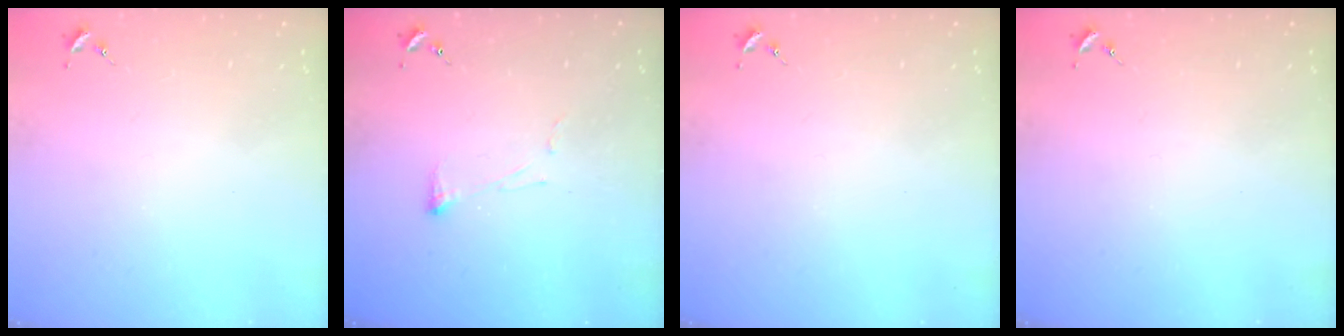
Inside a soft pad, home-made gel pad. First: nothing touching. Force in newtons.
{"total": 3.8, "press": 3.8, "slide": 0.6}
{"total": 0.0}
{"total": 0.0}